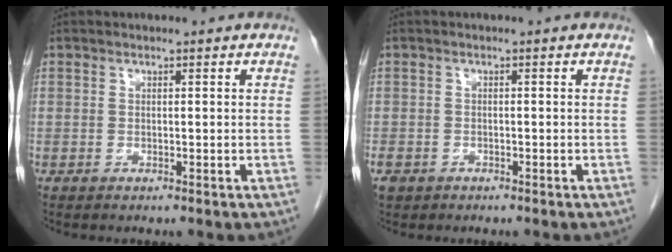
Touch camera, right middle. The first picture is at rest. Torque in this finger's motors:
{"motor_torque": [0.11, 0.02, 0.02, 0.00]}